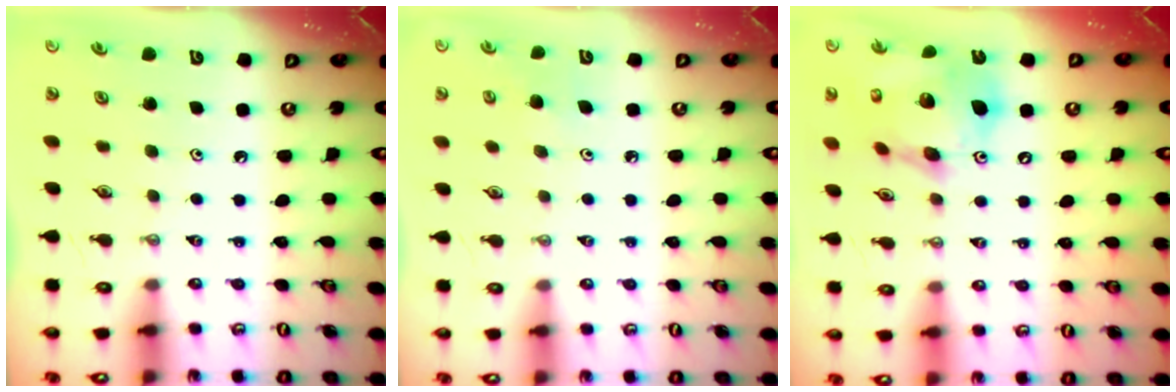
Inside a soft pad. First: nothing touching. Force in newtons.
{"total": 4.1, "press": 4.1, "slide": 0.4}
{"total": 17.9, "press": 17.6, "slide": 3.2}